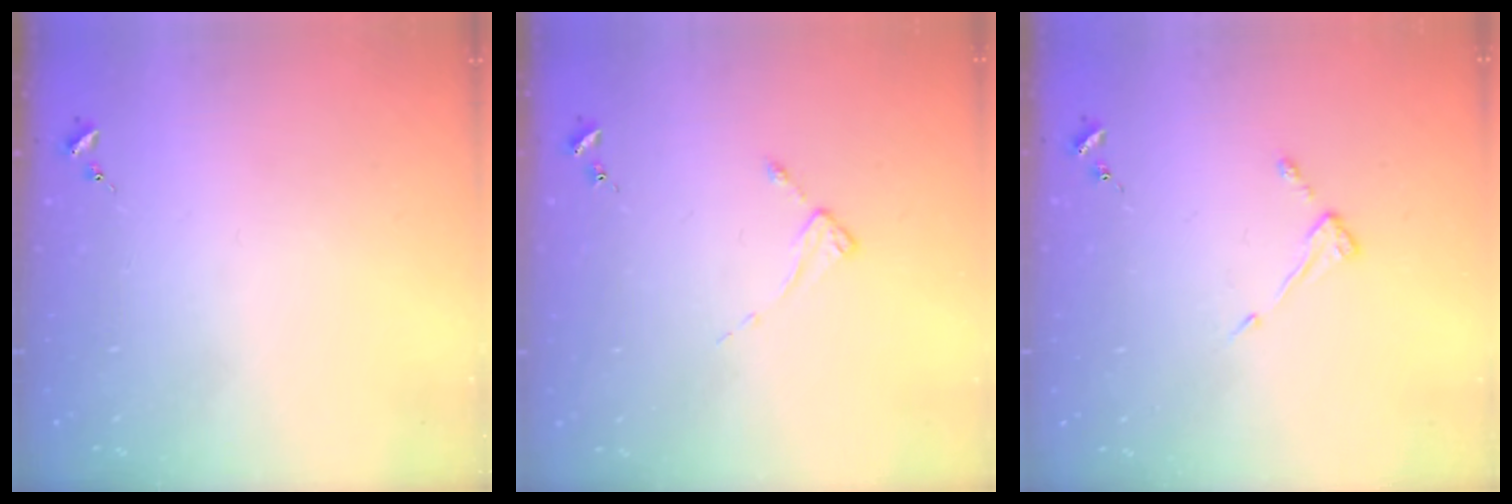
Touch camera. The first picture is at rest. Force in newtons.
{"total": 1.9, "press": 1.8, "slide": 0.3}
{"total": 4.4, "press": 4.3, "slide": 0.7}